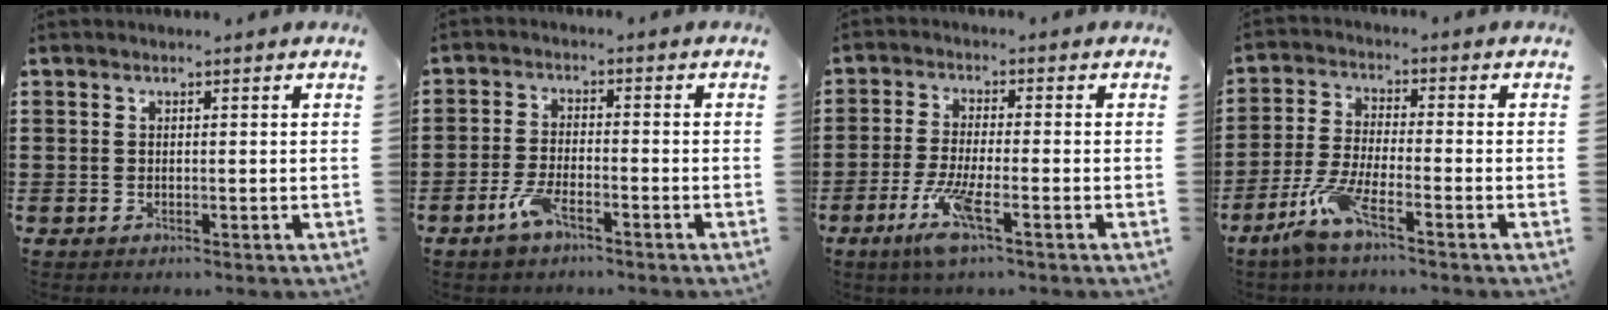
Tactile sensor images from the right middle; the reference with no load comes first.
{"total": 4.5, "force": [-2.8, 1.5, 3.1], "torque": [-0.071, 0.003, -0.057]}
{"total": 6.6, "force": [-3.2, 1.1, 5.6], "torque": [-0.124, -0.013, -0.061]}
{"total": 6.2, "force": [-4.2, 0.6, 4.5], "torque": [-0.107, -0.015, -0.082]}